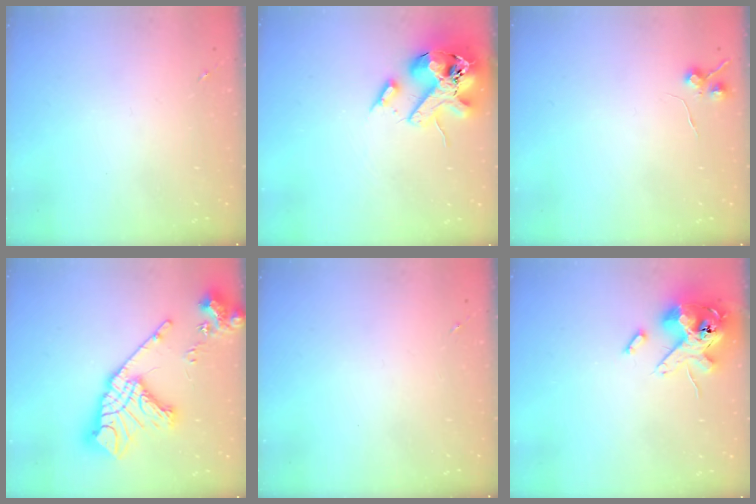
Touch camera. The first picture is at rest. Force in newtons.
{"total": 17.4, "press": 17.1, "slide": 2.9}
{"total": 6.1, "press": 6.1, "slide": 0.8}
{"total": 24.0, "press": 23.8, "slide": 3.0}
{"total": 0.0}
{"total": 15.4, "press": 15.1, "slide": 3.2}